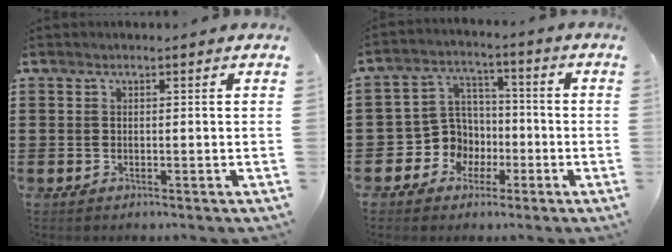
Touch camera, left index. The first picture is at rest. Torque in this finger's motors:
{"motor_torque": [0.32, 0.24, 0.15, 0.03]}